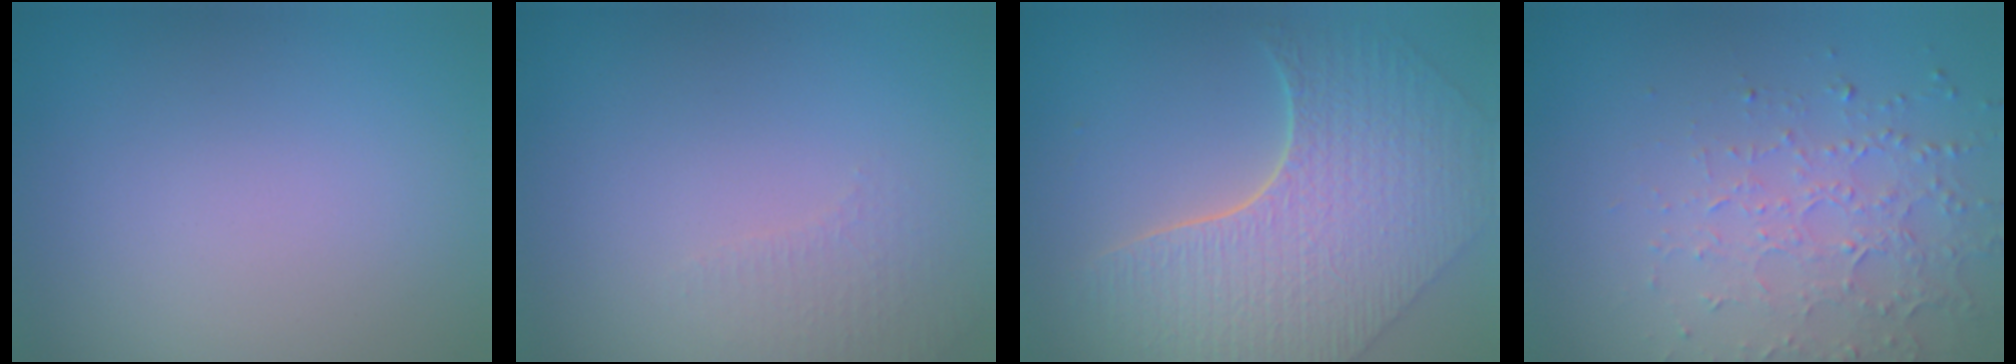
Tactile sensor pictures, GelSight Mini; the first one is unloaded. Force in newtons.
{"total": 1.6, "press": 1.6, "slide": 0.4}
{"total": 8.6, "press": 6.2, "slide": 5.9}
{"total": 4.5, "press": 3.2, "slide": 3.1}